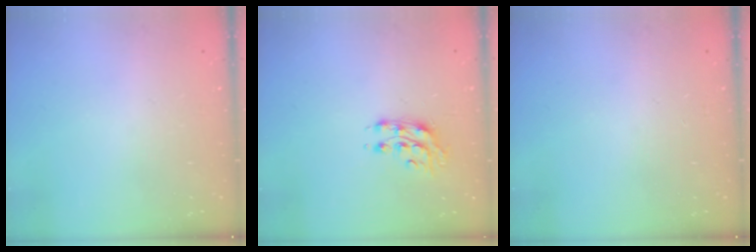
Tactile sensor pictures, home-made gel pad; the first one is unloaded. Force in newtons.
{"total": 8.0, "press": 7.9, "slide": 0.9}
{"total": 0.0}